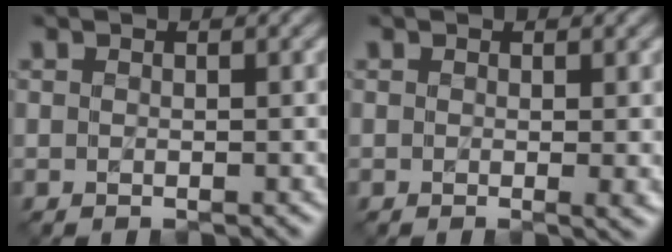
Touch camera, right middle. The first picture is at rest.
{"total": 1.1, "force": [0.2, 0.1, 1.1], "torque": [-0.016, -0.002, 0.001]}